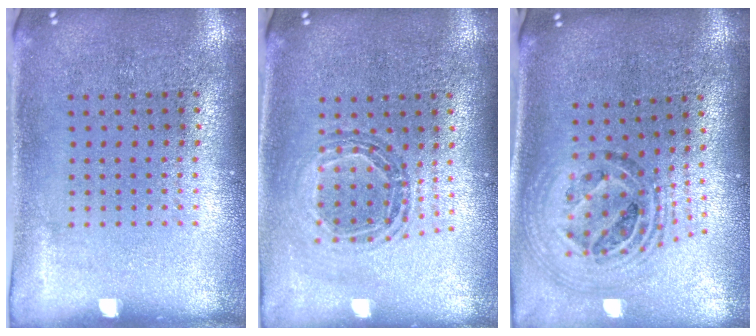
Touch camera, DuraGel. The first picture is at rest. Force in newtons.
{"total": 0.9, "press": 0.9, "slide": 0.2}
{"total": 1.6, "press": 1.4, "slide": 0.8}